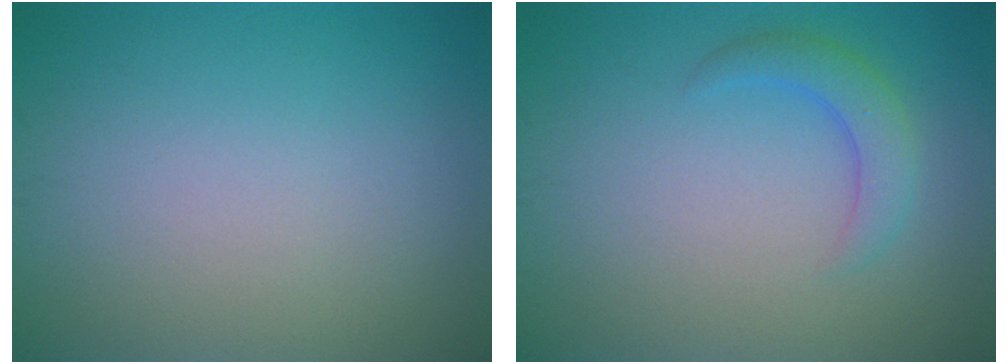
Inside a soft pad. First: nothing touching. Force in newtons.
{"total": 2.5, "press": 2.5, "slide": 0.2}